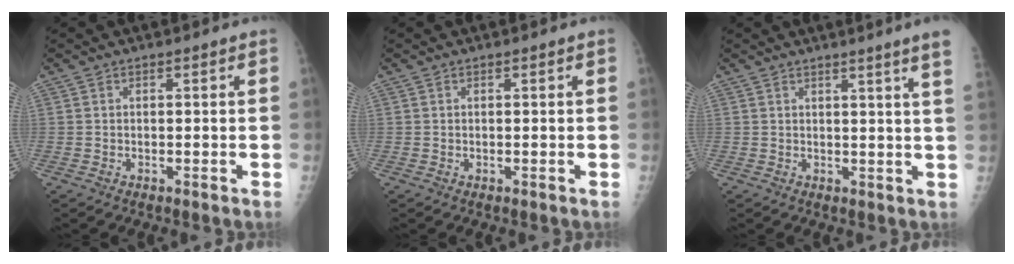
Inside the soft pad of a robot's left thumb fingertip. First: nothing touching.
{"total": 0.0}
{"total": 6.0, "force": [4.2, -1.4, 4.1], "torque": [-0.053, -0.019, 0.041]}